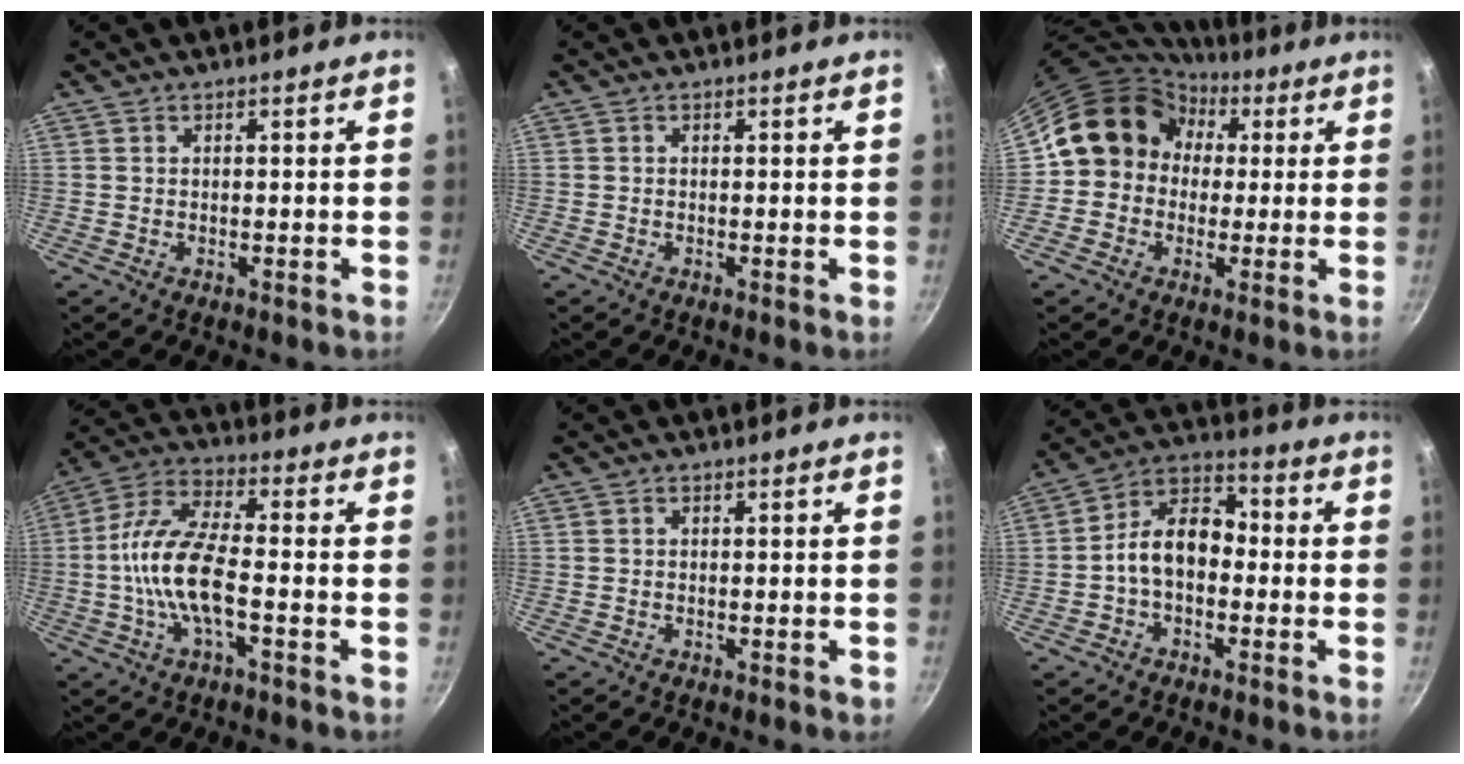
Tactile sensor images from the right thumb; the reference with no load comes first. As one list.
[{"total": 0.0}, {"total": 13.0, "force": [2.1, 11.6, 5.4], "torque": [-0.052, 0.032, 0.016]}, {"total": 12.8, "force": [-2.5, 4.7, 11.6], "torque": [-0.230, 0.033, -0.063]}, {"total": 0.7, "force": [-0.3, 0.4, 0.6], "torque": [-0.006, 0.003, -0.005]}, {"total": 10.3, "force": [-1.6, 7.0, 7.4], "torque": [-0.095, 0.045, -0.048]}]